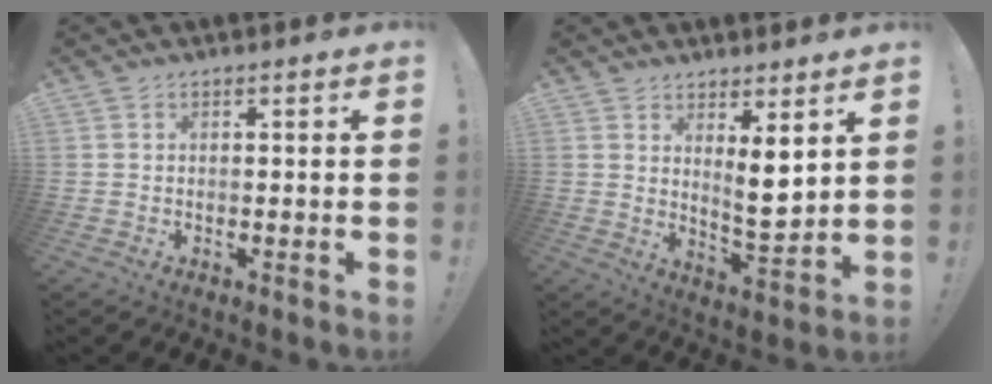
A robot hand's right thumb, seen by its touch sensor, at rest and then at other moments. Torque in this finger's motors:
{"motor_torque": [-0.28, 0.63, 0.04, 0.16, 0.01]}